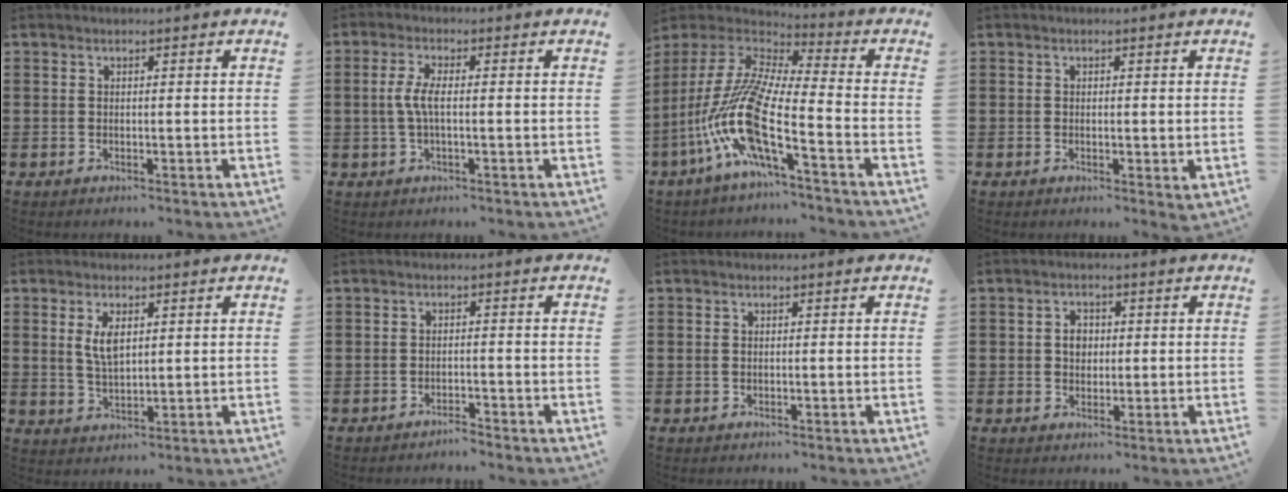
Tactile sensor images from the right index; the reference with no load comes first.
{"total": 4.0, "force": [-0.3, 1.0, 3.8], "torque": [-0.092, -0.005, -0.015]}
{"total": 14.3, "force": [-6.8, 2.6, 12.3], "torque": [-0.285, -0.022, -0.143]}
{"total": 0.7, "force": [0.1, 0.3, 0.6], "torque": [-0.014, 0.001, 0.001]}
{"total": 4.2, "force": [1.4, 1.8, 3.5], "torque": [-0.068, 0.004, 0.021]}
{"total": 1.6, "force": [-1.6, 0.0, 0.2], "torque": [-0.008, 0.003, -0.034]}
{"total": 0.5, "force": [0.0, 0.3, 0.4], "torque": [-0.010, 0.000, 0.000]}
{"total": 2.6, "force": [0.2, 2.0, 1.6], "torque": [-0.029, 0.006, 0.001]}